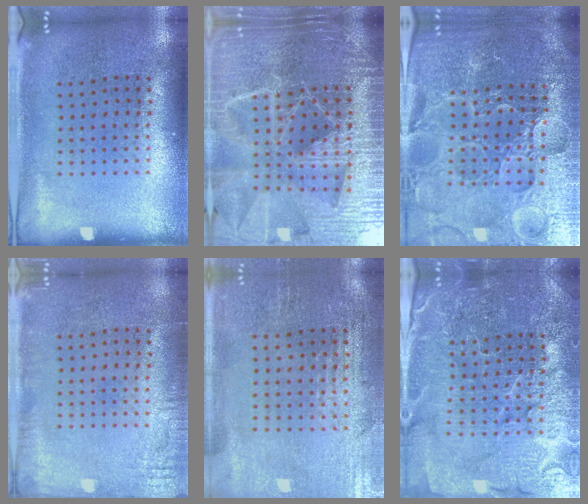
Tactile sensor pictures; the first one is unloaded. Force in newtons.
{"total": 6.0, "press": 5.2, "slide": 2.9}
{"total": 5.9, "press": 5.4, "slide": 2.5}
{"total": 1.8, "press": 1.8, "slide": 0.1}
{"total": 0.6, "press": 0.5, "slide": 0.3}
{"total": 5.2, "press": 4.8, "slide": 2.0}